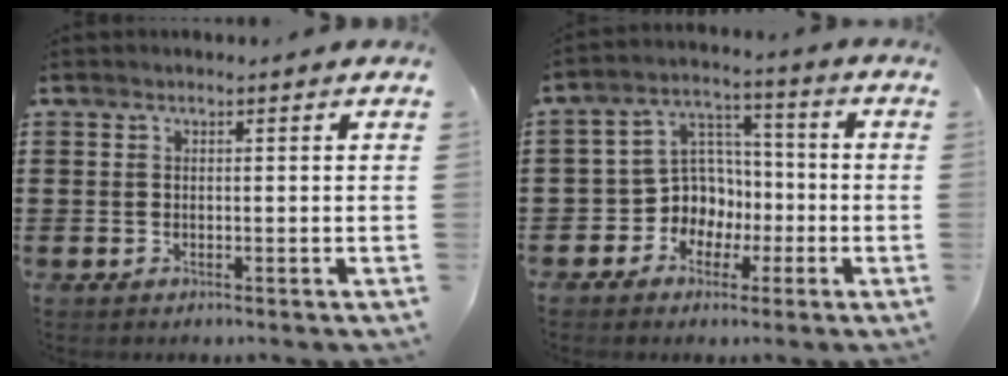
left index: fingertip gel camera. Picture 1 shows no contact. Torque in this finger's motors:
{"motor_torque": [0.46, 0.26, 0.14, 0.02]}